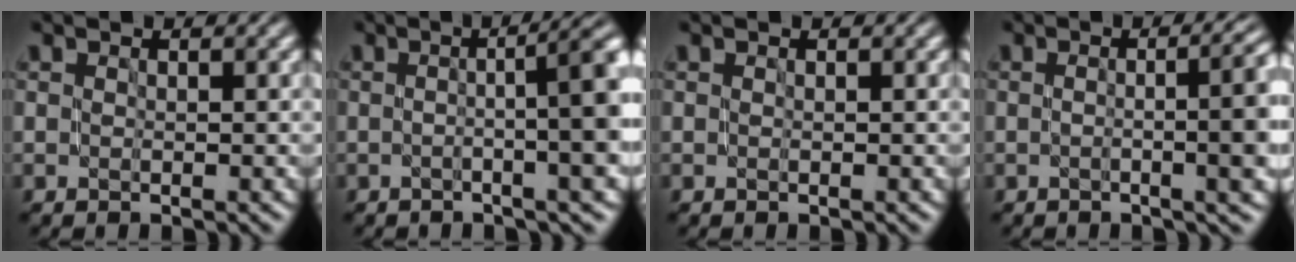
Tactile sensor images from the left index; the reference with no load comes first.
{"total": 8.4, "force": [0.1, 2.3, 8.1], "torque": [-0.070, 0.016, -0.006]}
{"total": 0.0}
{"total": 9.1, "force": [0.2, 3.5, 8.5], "torque": [-0.059, 0.021, -0.009]}